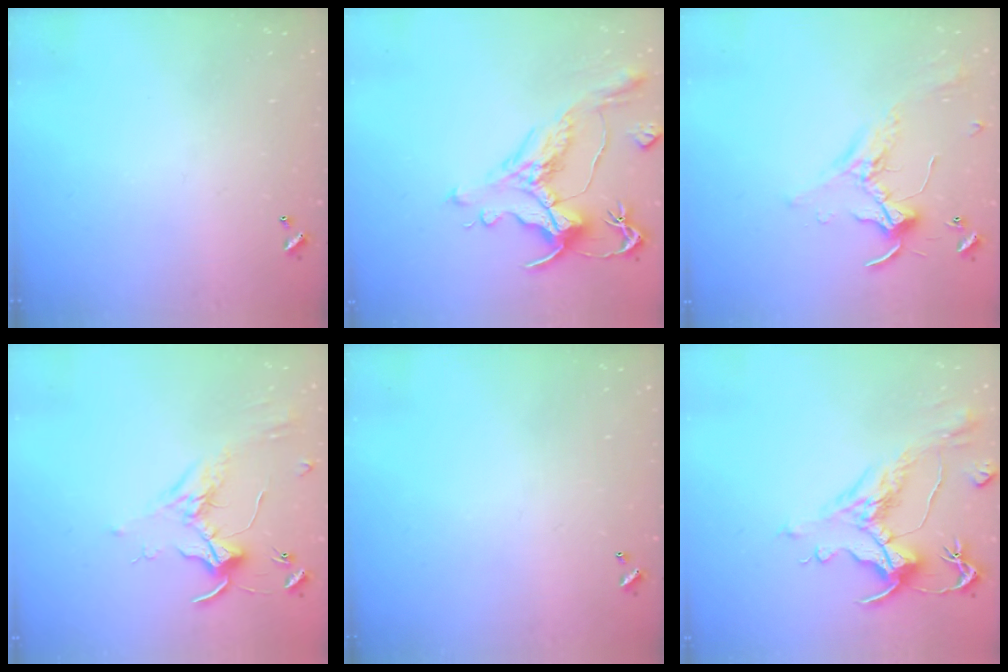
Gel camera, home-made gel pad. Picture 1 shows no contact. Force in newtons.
{"total": 2.4, "press": 1.9, "slide": 1.4}
{"total": 1.8, "press": 1.8, "slide": 0.2}
{"total": 1.7, "press": 1.6, "slide": 0.4}
{"total": 0.0}
{"total": 2.0, "press": 1.2, "slide": 1.6}